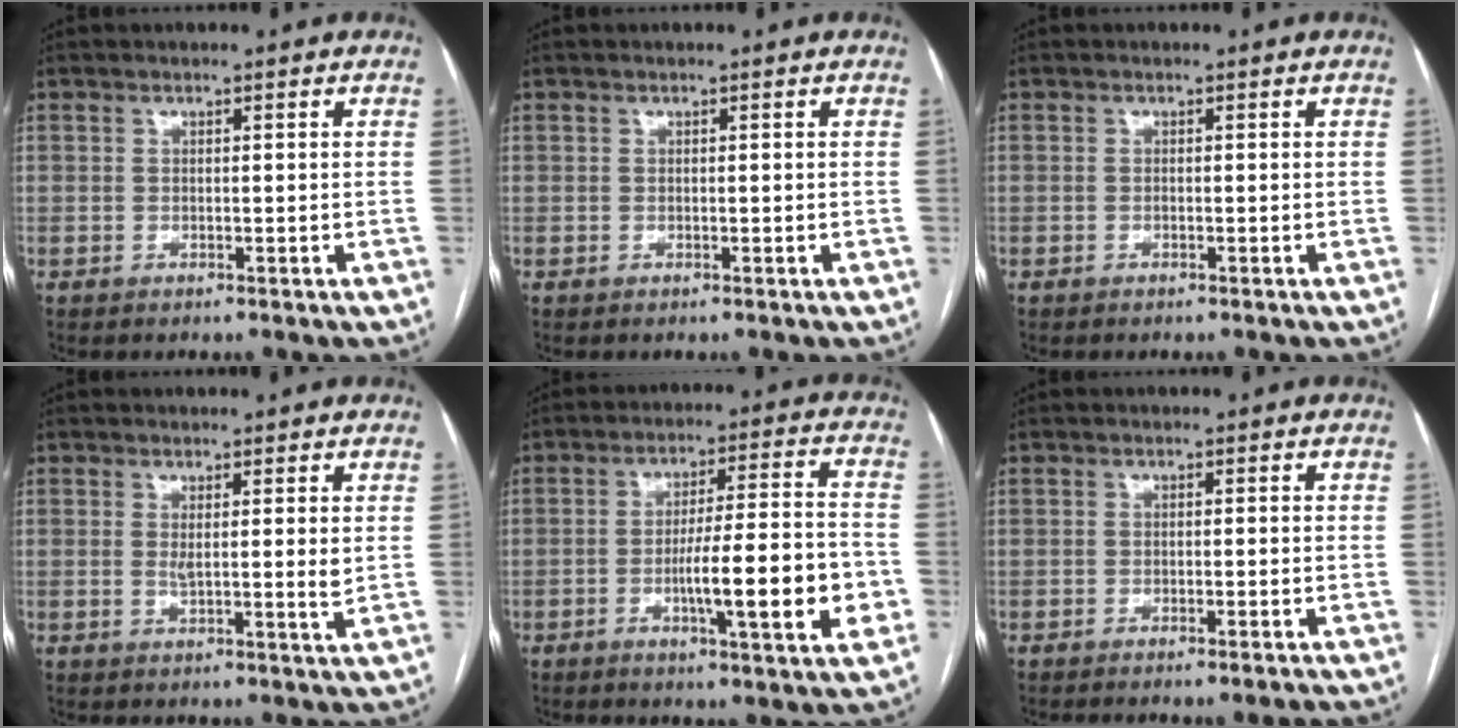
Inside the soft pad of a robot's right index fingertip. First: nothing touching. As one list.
[{"total": 0.0}, {"total": 0.0}, {"total": 3.3, "force": [0.9, 0.3, 3.2], "torque": [-0.049, -0.011, 0.015]}, {"total": 13.9, "force": [-3.8, 1.1, 13.3], "torque": [-0.205, 0.001, -0.057]}, {"total": 1.5, "force": [-1.1, -0.1, 1.0], "torque": [-0.017, -0.004, -0.014]}]